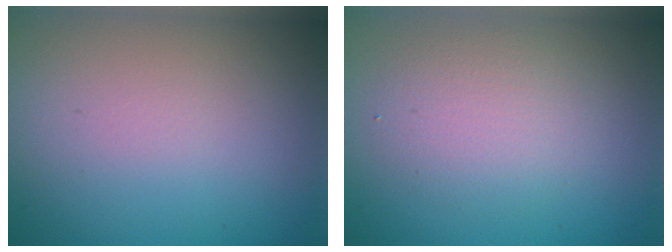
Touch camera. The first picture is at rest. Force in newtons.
{"total": 2.8, "press": 2.8, "slide": 0.2}